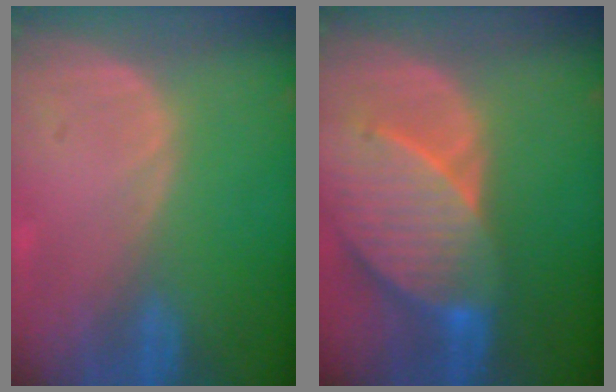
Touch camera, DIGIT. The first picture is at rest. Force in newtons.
{"total": 9.8, "press": 8.8, "slide": 4.3}